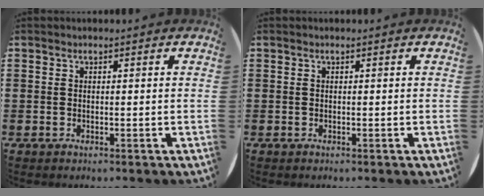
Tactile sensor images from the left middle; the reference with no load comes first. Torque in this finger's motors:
{"motor_torque": [0.00, 0.00, 0.04, 0.00]}